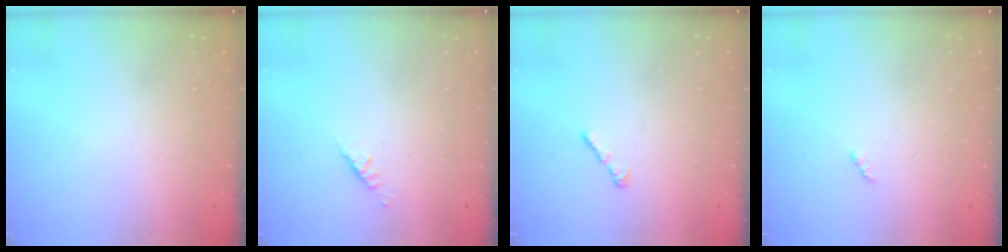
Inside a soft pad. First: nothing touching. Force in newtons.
{"total": 2.5, "press": 2.4, "slide": 0.7}
{"total": 2.2, "press": 2.1, "slide": 0.6}
{"total": 2.8, "press": 2.8, "slide": 0.4}